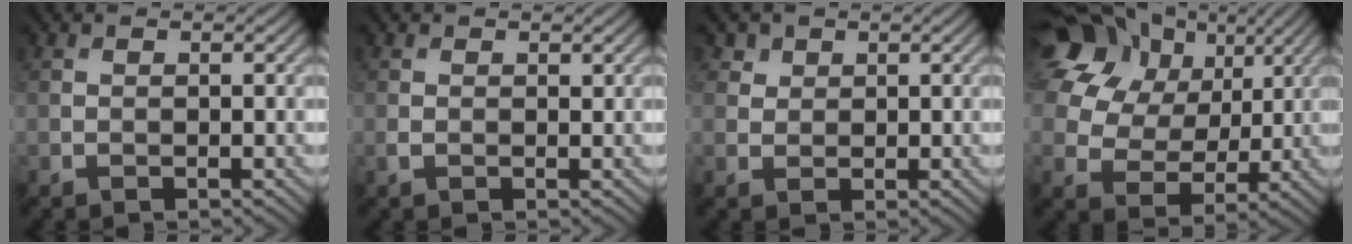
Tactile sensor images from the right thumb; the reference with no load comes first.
{"total": 1.0, "force": [0.2, 0.7, 0.6], "torque": [-0.019, -0.002, 0.006]}
{"total": 2.2, "force": [1.4, 1.7, 0.5], "torque": [-0.012, -0.010, 0.033]}
{"total": 21.7, "force": [9.9, 16.1, 10.6], "torque": [-0.284, 0.070, 0.187]}